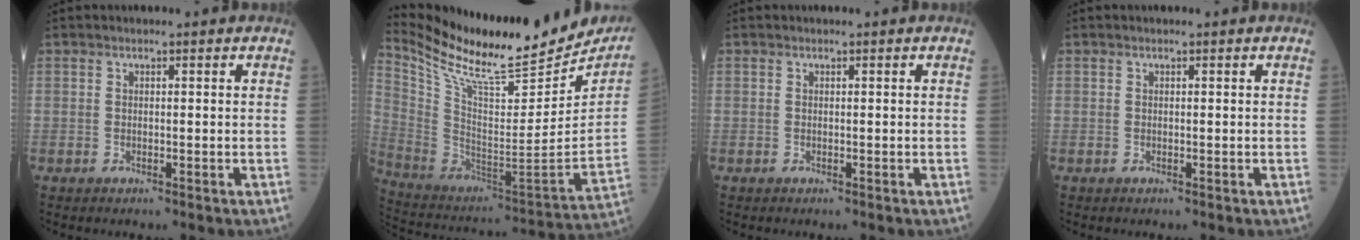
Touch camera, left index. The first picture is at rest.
{"total": 26.8, "force": [23.8, 3.9, 11.6], "torque": [-0.214, -0.065, 0.367]}
{"total": 0.0}
{"total": 0.0}